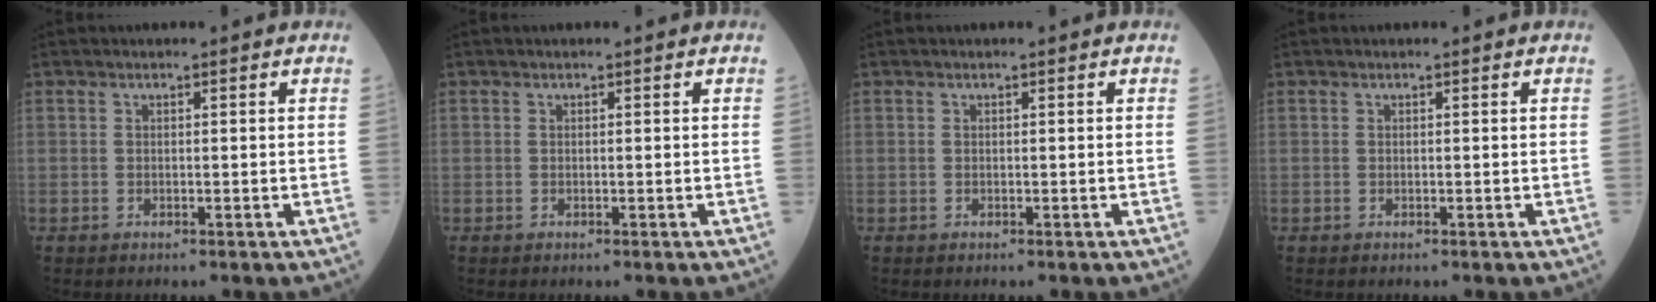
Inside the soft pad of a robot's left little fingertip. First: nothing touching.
{"total": 0.0}
{"total": 0.0}
{"total": 0.0}